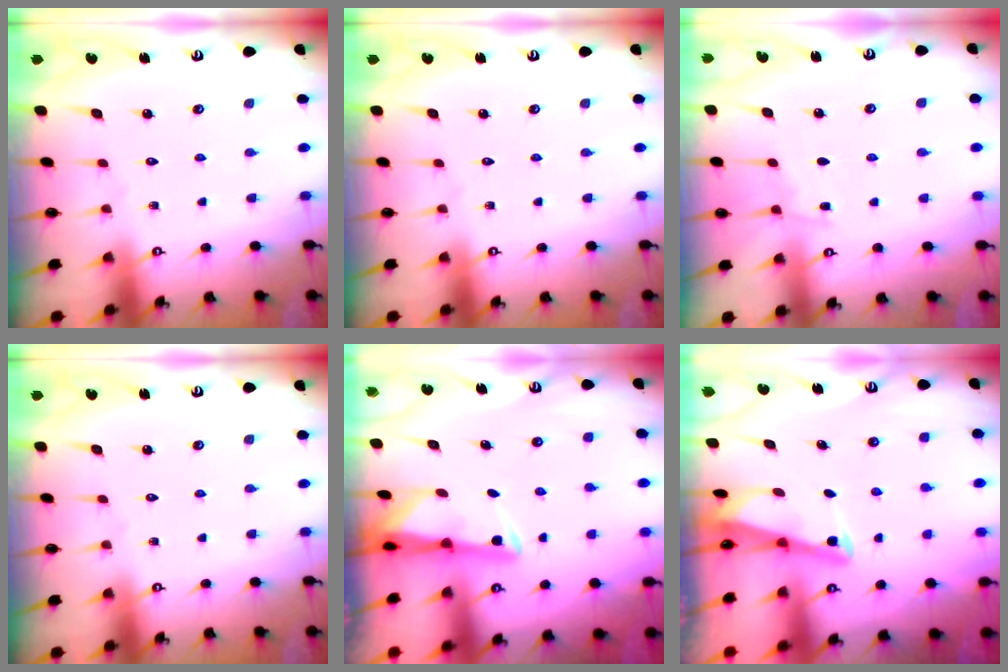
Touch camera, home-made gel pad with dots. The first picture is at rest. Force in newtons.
{"total": 0.0}
{"total": 5.7, "press": 5.7, "slide": 0.6}
{"total": 0.0}
{"total": 3.0, "press": 2.9, "slide": 0.5}
{"total": 2.9, "press": 2.8, "slide": 0.3}